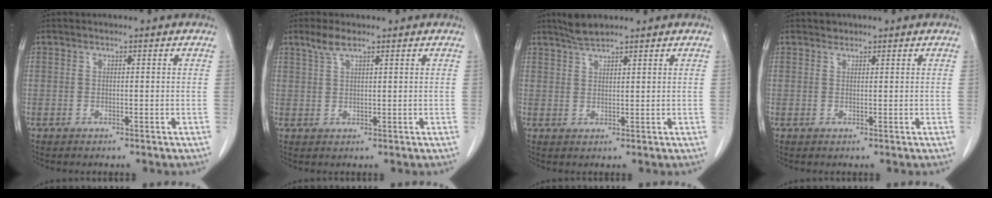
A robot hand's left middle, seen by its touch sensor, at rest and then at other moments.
{"total": 2.7, "force": [2.0, 0.4, 1.8], "torque": [-0.045, 0.006, 0.043]}
{"total": 3.1, "force": [2.8, 0.2, 1.3], "torque": [-0.030, 0.004, 0.055]}
{"total": 0.8, "force": [0.7, 0.4, 0.0], "torque": [-0.001, 0.000, 0.009]}